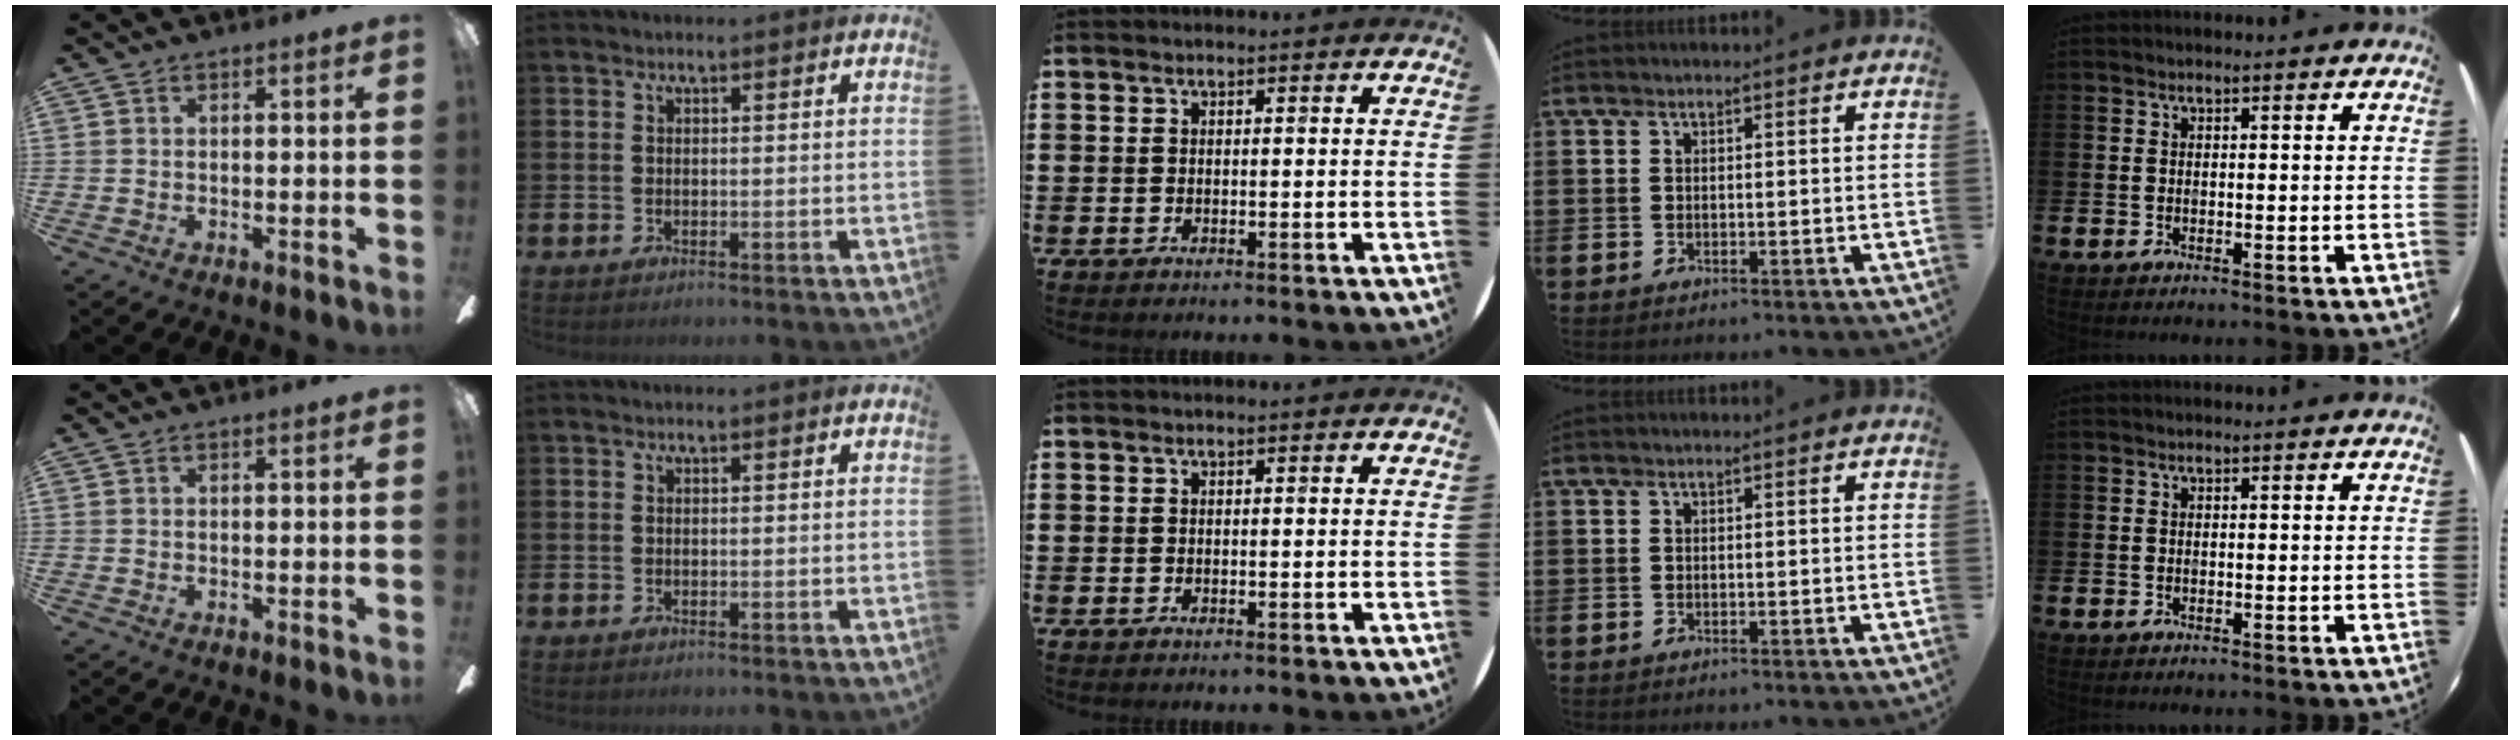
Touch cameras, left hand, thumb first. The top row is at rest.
{}